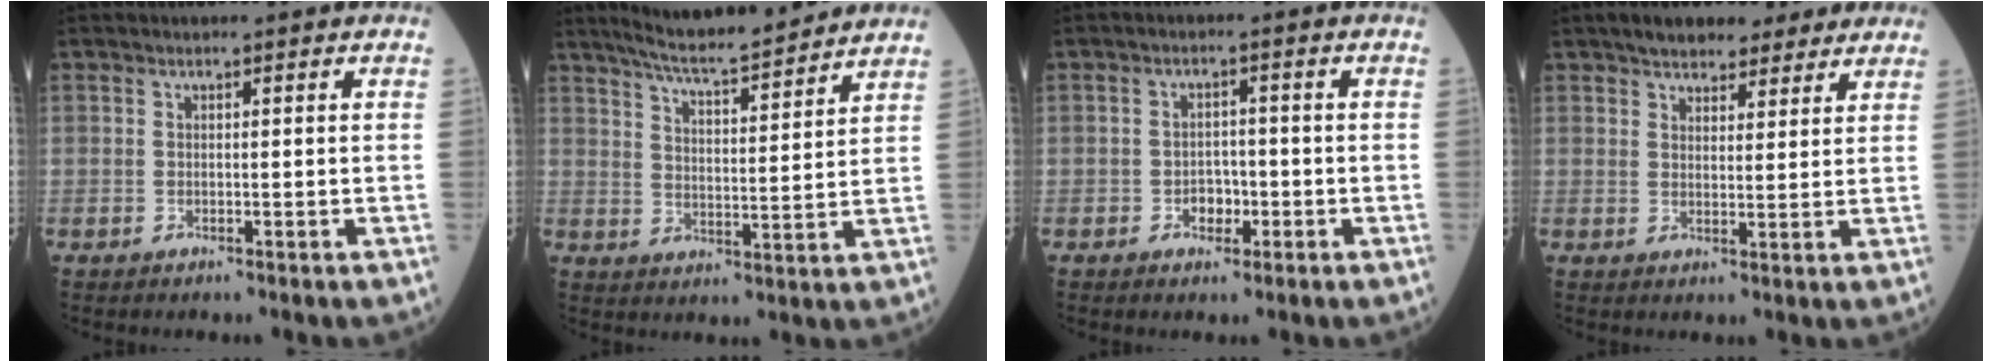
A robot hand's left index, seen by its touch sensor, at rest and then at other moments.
{"total": 13.8, "force": [12.4, 0.7, 6.0], "torque": [-0.101, 0.008, 0.186]}
{"total": 2.8, "force": [-1.3, 1.9, 1.6], "torque": [-0.019, 0.006, -0.019]}
{"total": 9.3, "force": [7.5, 3.7, 4.1], "torque": [-0.045, 0.022, 0.106]}